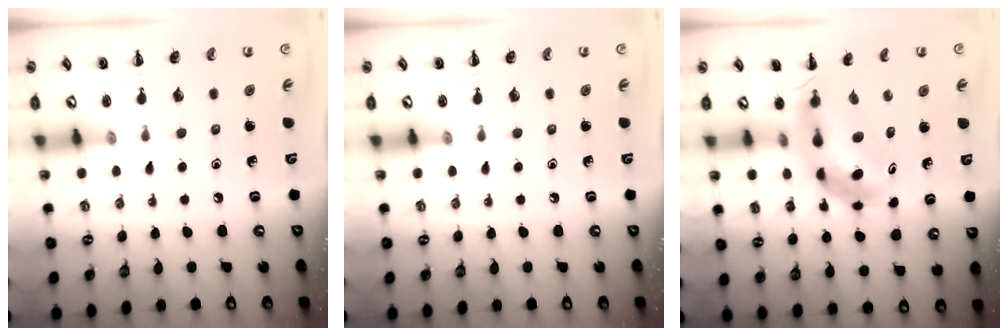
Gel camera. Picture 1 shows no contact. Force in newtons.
{"total": 0.0}
{"total": 7.6, "press": 7.2, "slide": 2.5}